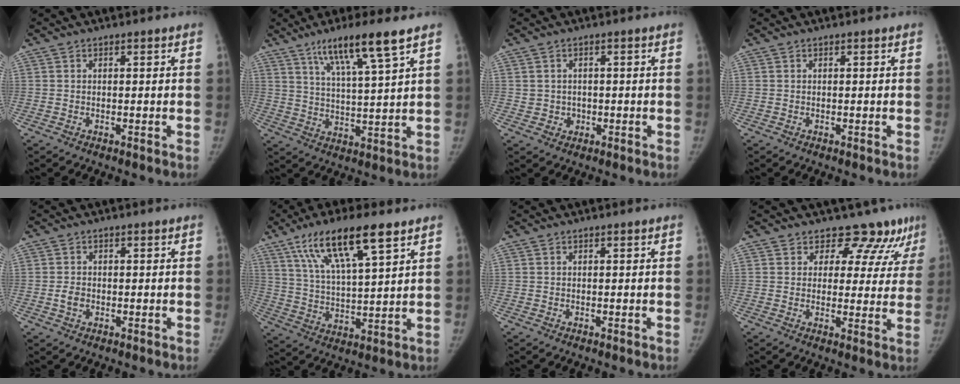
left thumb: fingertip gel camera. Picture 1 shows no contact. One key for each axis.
{"total": 11.5, "fx": 7.0, "fy": 0.7, "fz": 9.0, "tx": -0.159, "ty": -0.028, "tz": 0.126}
{"total": 2.5, "fx": -0.2, "fy": 2.4, "fz": 0.6, "tx": 0.004, "ty": 0.005, "tz": 0.002}
{"total": 0.0}
{"total": 2.4, "fx": -0.5, "fy": 1.9, "fz": 1.4, "tx": -0.019, "ty": 0.003, "tz": -0.009}
{"total": 15.7, "fx": 9.0, "fy": 4.0, "fz": 12.2, "tx": -0.209, "ty": -0.020, "tz": 0.170}
{"total": 0.0}
{"total": 9.3, "fx": 7.8, "fy": 4.6, "fz": 1.8, "tx": 0.026, "ty": -0.043, "tz": 0.080}